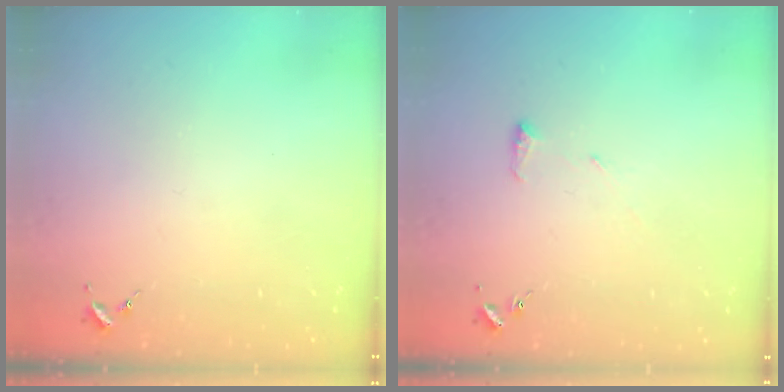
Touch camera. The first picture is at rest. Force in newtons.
{"total": 6.2, "press": 6.1, "slide": 0.9}